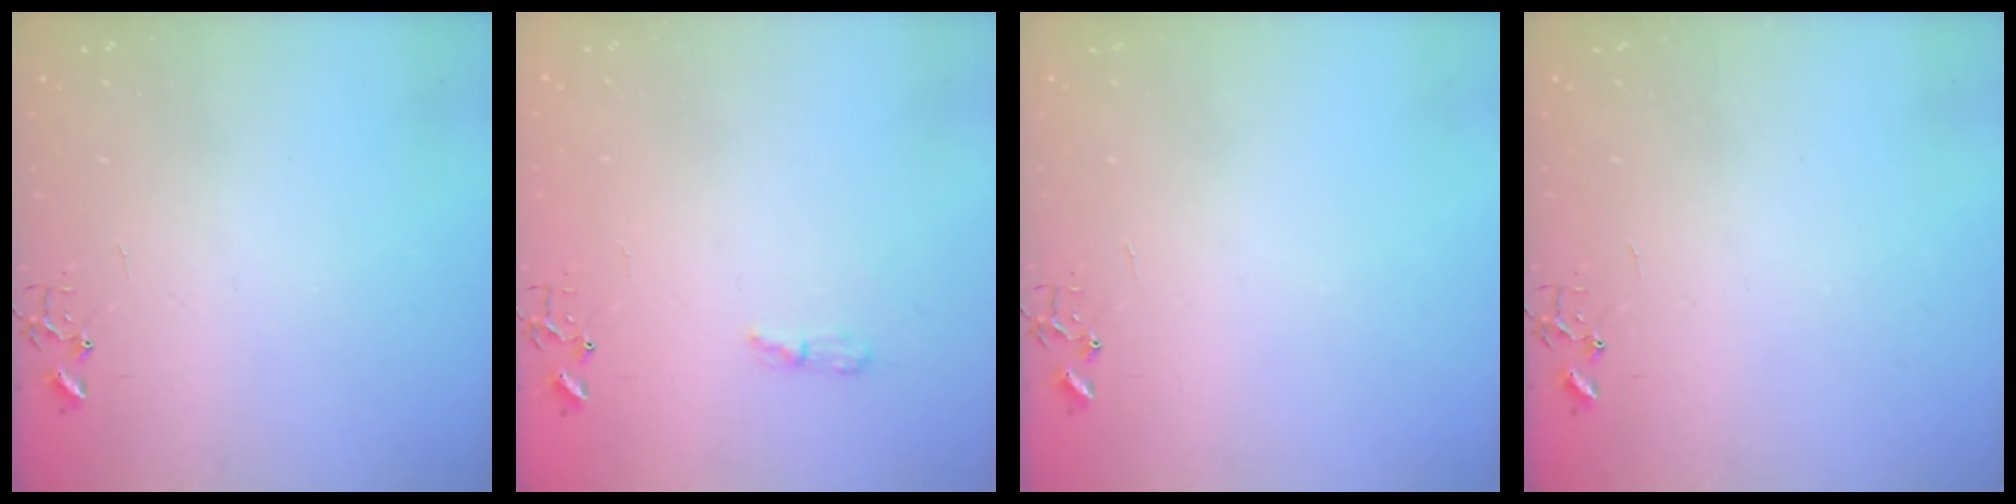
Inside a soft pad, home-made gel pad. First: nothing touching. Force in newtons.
{"total": 4.7, "press": 4.7, "slide": 0.7}
{"total": 0.0}
{"total": 0.0}